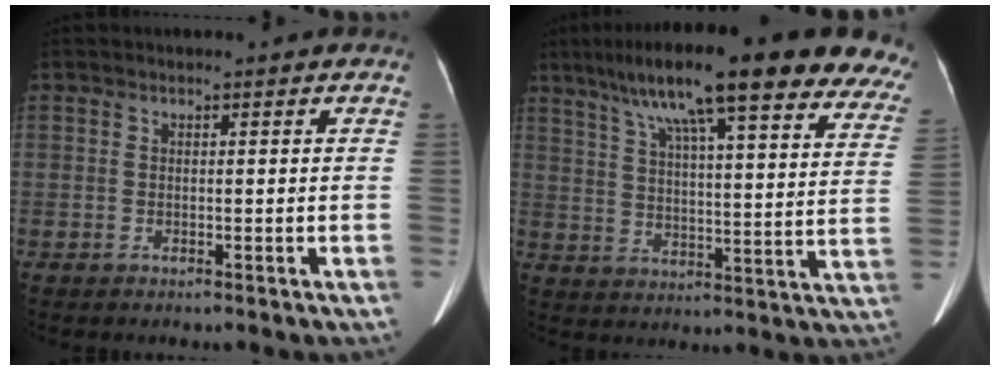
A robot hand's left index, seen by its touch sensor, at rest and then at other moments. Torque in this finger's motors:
{"motor_torque": [0.27, -1.87, 1.03, 0.21]}